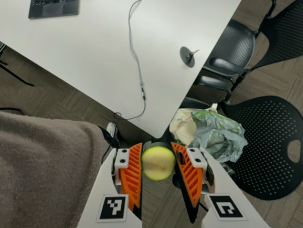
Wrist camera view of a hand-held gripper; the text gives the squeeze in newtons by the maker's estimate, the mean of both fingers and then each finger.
{"total": 8.7, "left": 8.4, "right": 8.9}